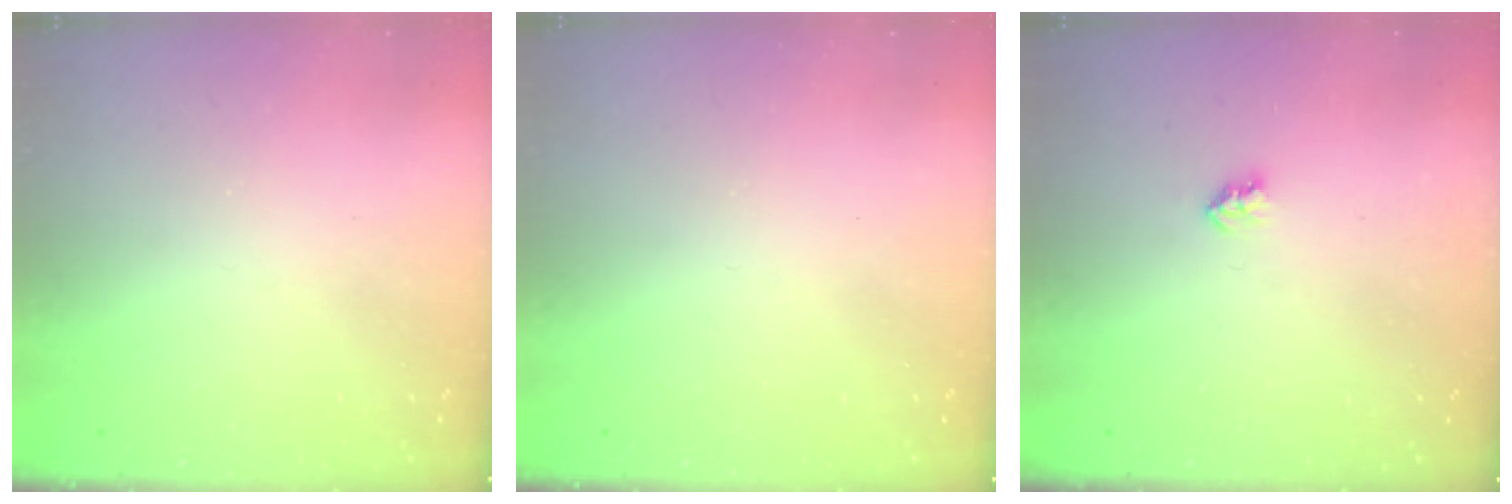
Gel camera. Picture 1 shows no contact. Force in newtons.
{"total": 0.0}
{"total": 2.6, "press": 2.6, "slide": 0.4}